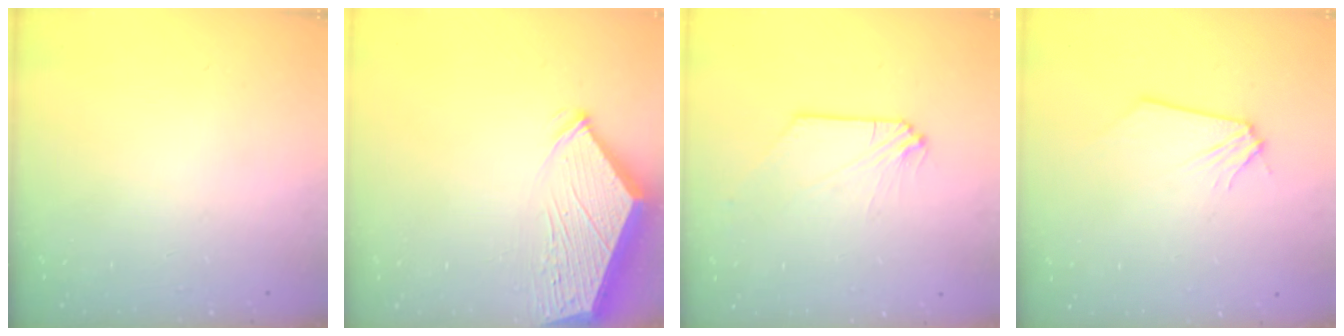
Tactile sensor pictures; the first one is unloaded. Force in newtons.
{"total": 4.2, "press": 4.1, "slide": 0.6}
{"total": 0.0}
{"total": 0.0}